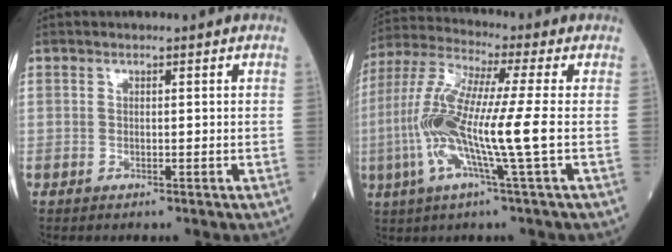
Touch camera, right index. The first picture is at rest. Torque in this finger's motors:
{"motor_torque": [2.14, 0.00, 1.05, 0.21]}